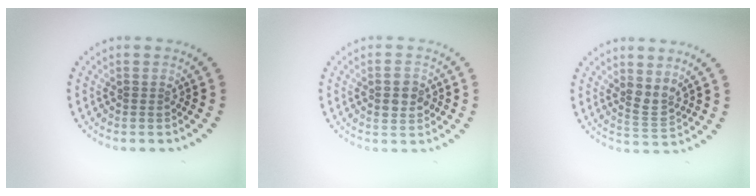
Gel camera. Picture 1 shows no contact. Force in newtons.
{"total": 2.8, "press": 2.8, "slide": 0.1}
{"total": 1.9, "press": 1.6, "slide": 1.1}